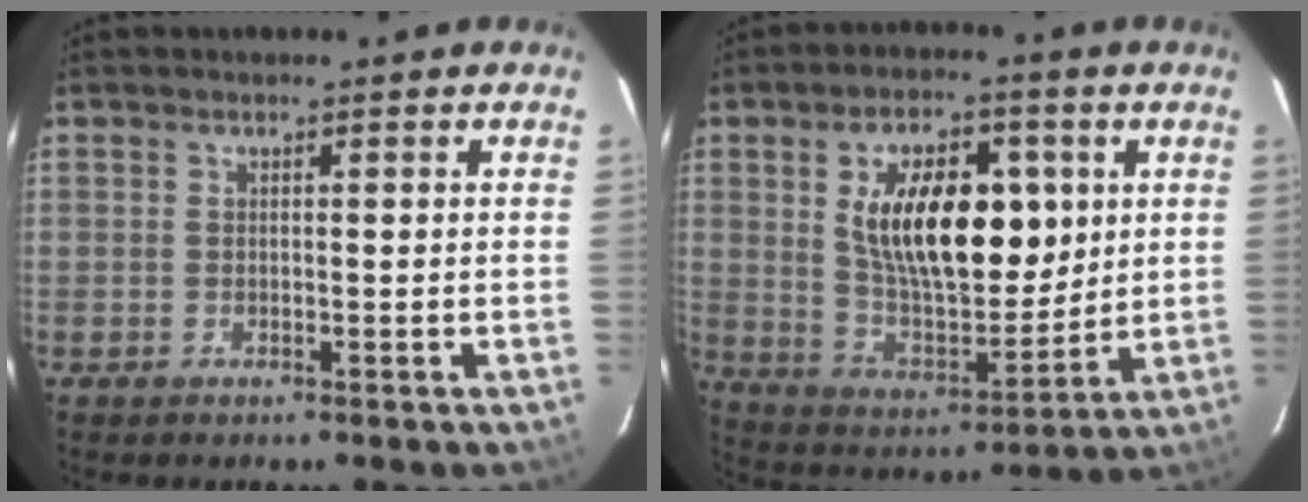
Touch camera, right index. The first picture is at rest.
{"total": 17.8, "force": [4.4, 8.8, 14.9], "torque": [-0.253, 0.004, 0.088]}